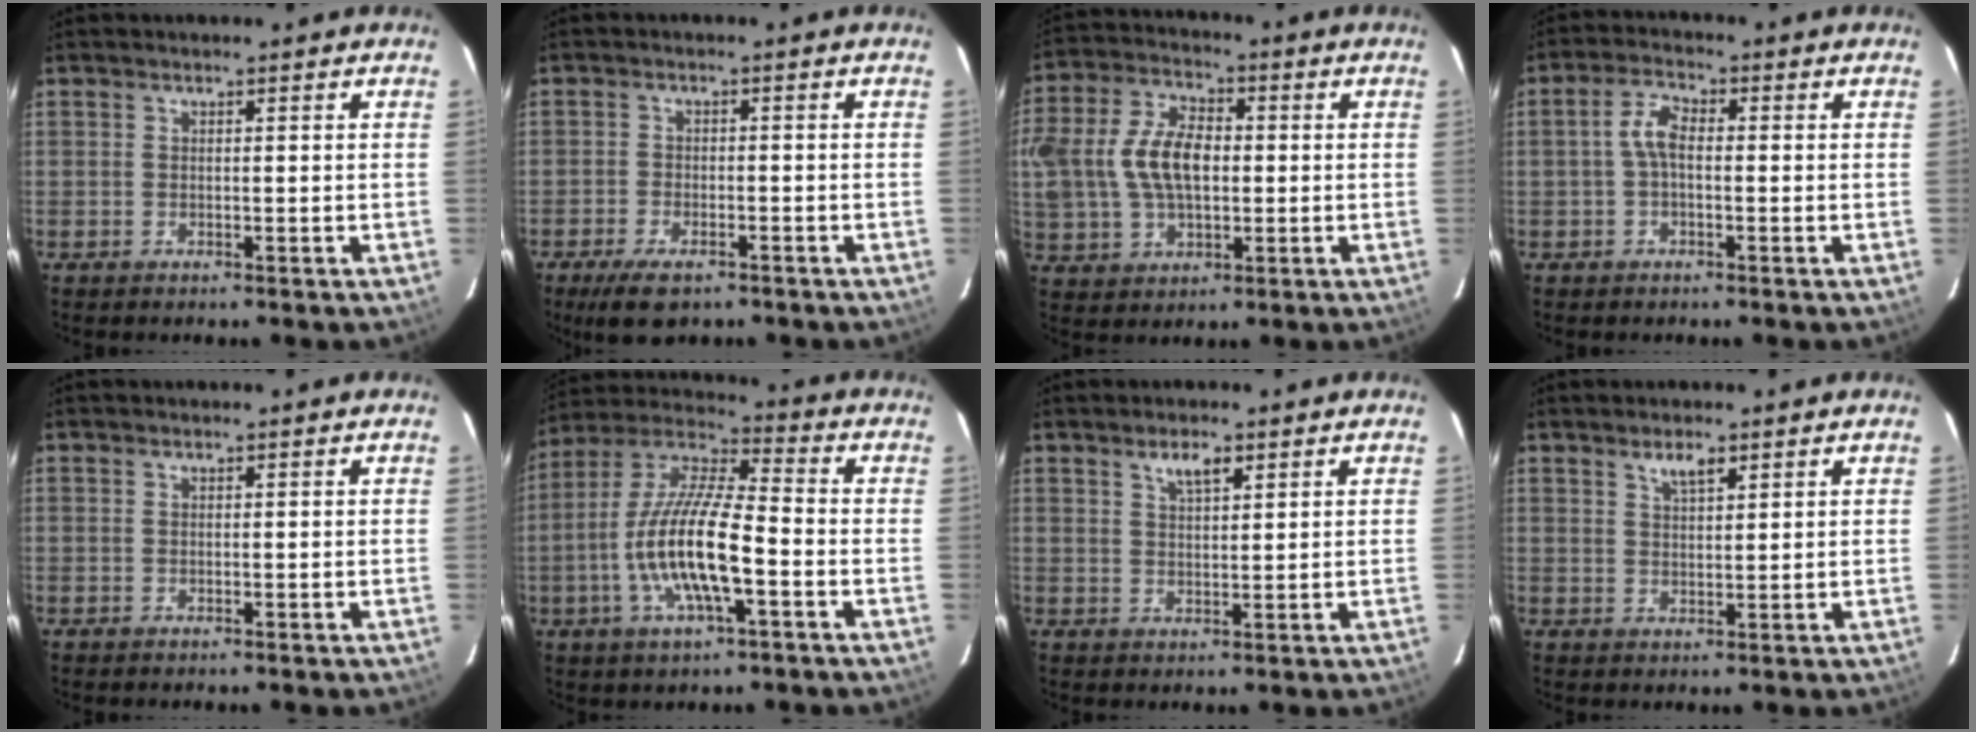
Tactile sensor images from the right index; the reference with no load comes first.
{"total": 7.3, "force": [-5.1, 3.1, 4.1], "torque": [-0.101, -0.015, -0.086]}
{"total": 16.8, "force": [0.6, 10.9, 12.8], "torque": [-0.287, 0.019, 0.016]}
{"total": 3.9, "force": [-0.4, 1.9, 3.4], "torque": [-0.072, 0.015, -0.009]}
{"total": 0.0}
{"total": 15.5, "force": [-4.5, 3.9, 14.4], "torque": [-0.286, -0.006, -0.089]}
{"total": 3.5, "force": [2.2, 1.2, 2.4], "torque": [-0.041, 0.006, 0.039]}
{"total": 3.1, "force": [2.1, 1.0, 2.0], "torque": [-0.033, 0.005, 0.038]}